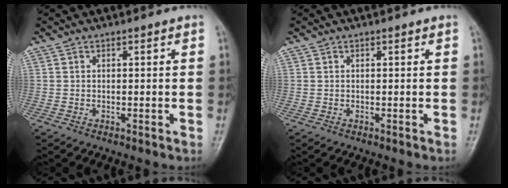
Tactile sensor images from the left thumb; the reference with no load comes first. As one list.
[{"total": 0.0}]